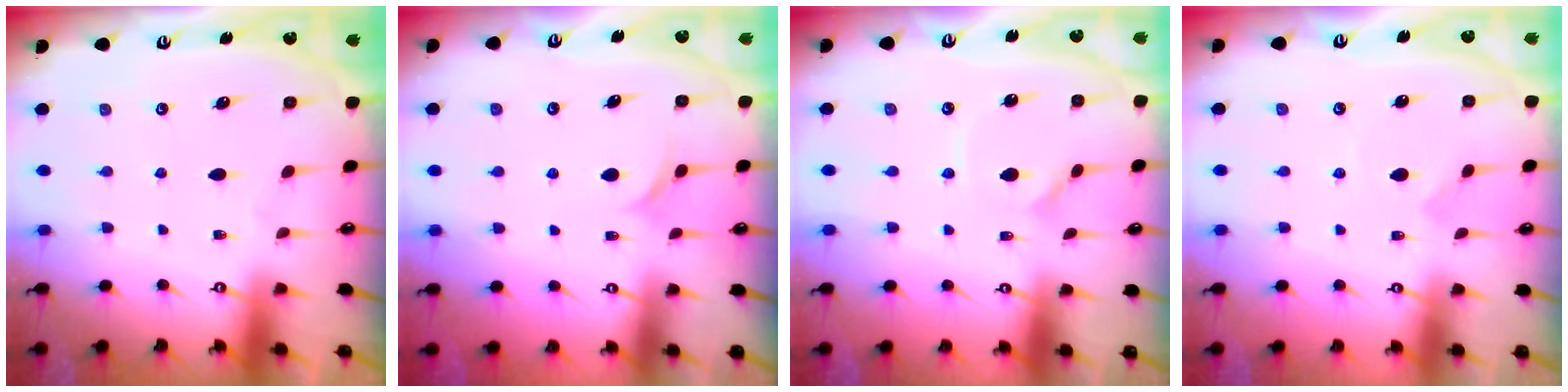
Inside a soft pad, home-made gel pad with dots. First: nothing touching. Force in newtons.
{"total": 5.7, "press": 5.7, "slide": 0.4}
{"total": 2.3, "press": 2.3, "slide": 0.1}
{"total": 2.5, "press": 2.5, "slide": 0.2}